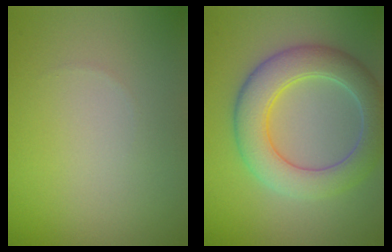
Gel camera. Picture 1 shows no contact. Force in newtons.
{"total": 6.4, "press": 6.4, "slide": 0.6}